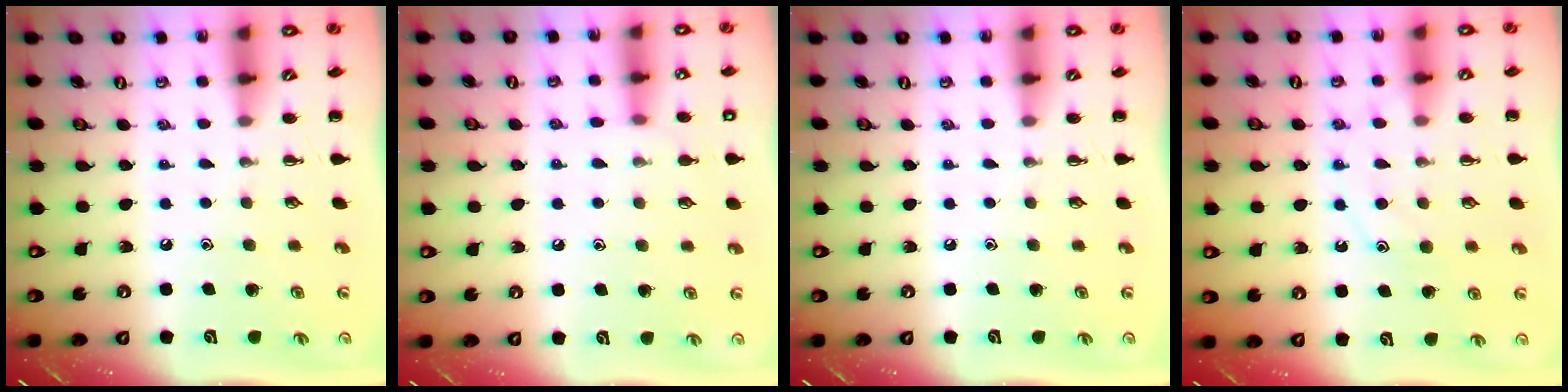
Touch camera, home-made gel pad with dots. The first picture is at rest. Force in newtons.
{"total": 7.2, "press": 6.7, "slide": 2.4}
{"total": 0.0}
{"total": 12.1, "press": 12.0, "slide": 0.9}